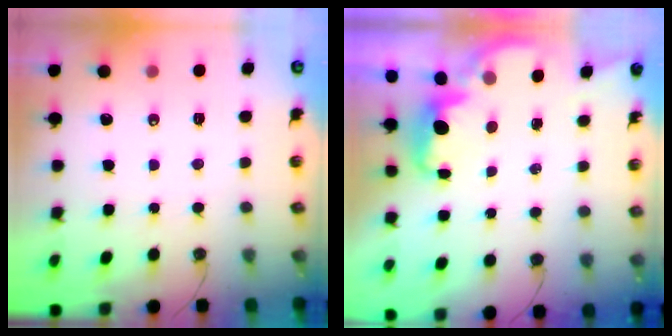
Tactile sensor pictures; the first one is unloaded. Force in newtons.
{"total": 1.9, "press": 1.7, "slide": 0.8}